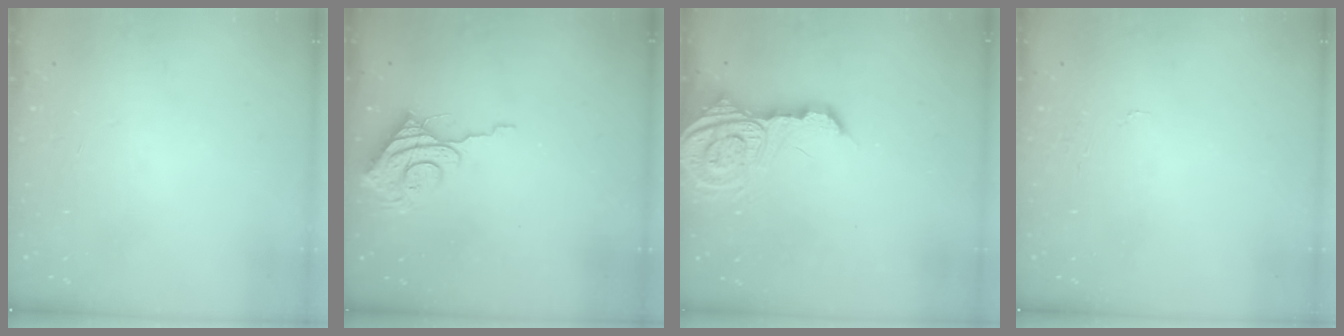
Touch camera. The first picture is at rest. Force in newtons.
{"total": 9.7, "press": 9.6, "slide": 0.8}
{"total": 14.4, "press": 14.3, "slide": 1.4}
{"total": 3.3, "press": 3.2, "slide": 0.3}